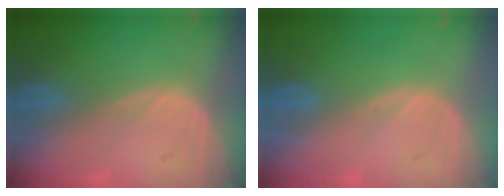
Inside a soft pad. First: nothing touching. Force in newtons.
{"total": 0.0}